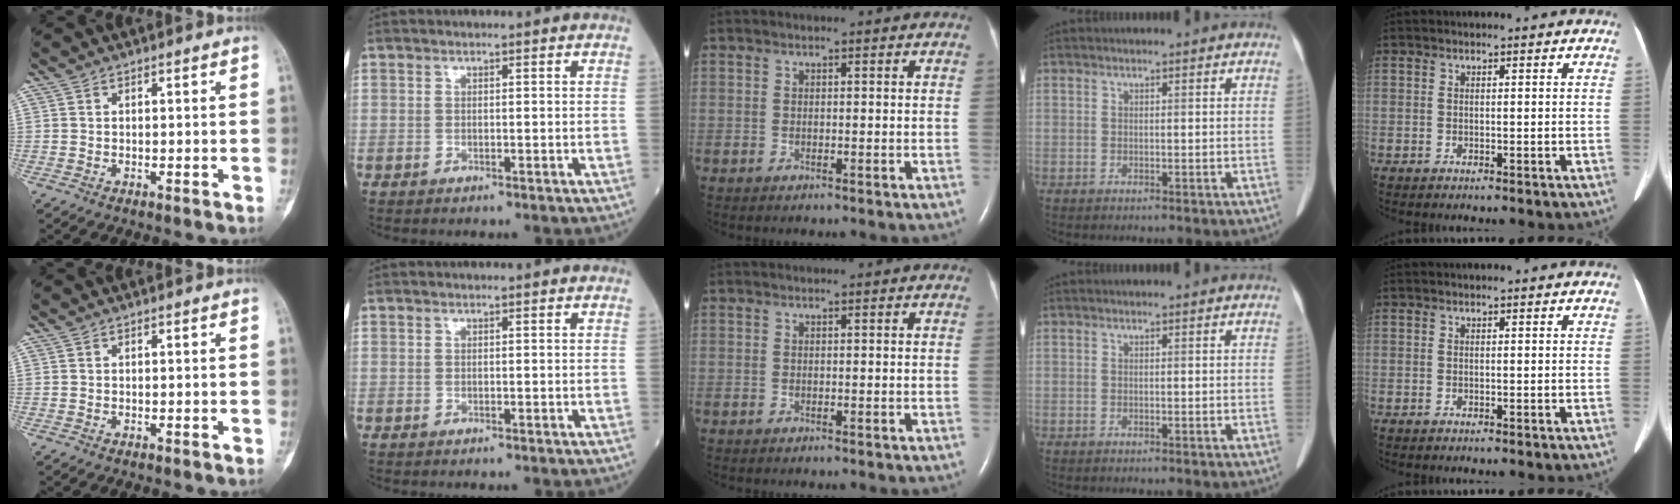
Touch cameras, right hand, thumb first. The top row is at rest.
{}